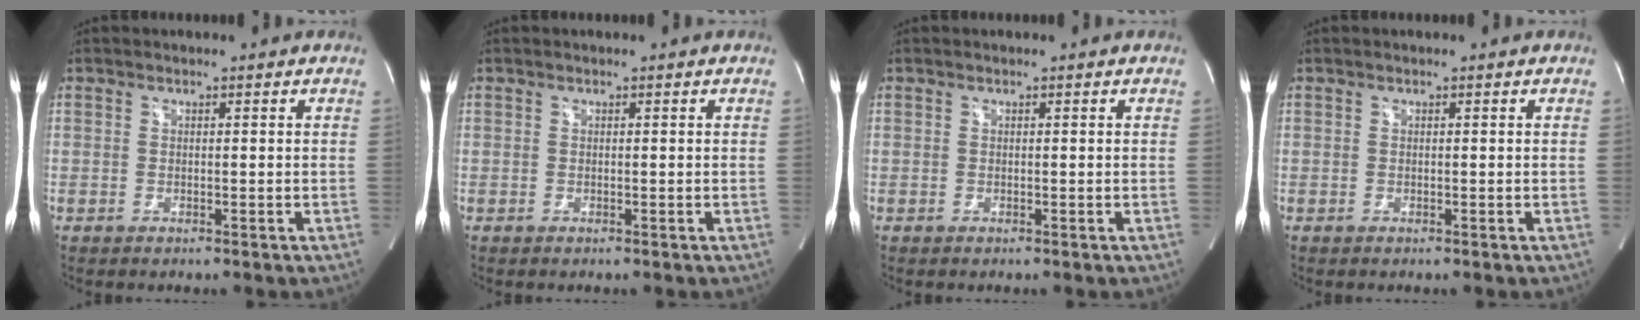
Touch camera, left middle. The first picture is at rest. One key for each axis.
{"total": 0.0}
{"total": 0.0}
{"total": 0.0}